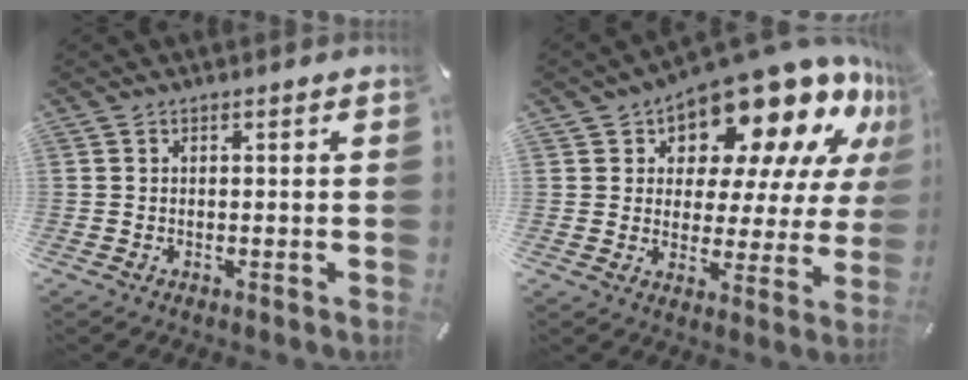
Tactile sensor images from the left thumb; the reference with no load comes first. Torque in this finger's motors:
{"motor_torque": [2.50, 2.51, 1.67, -1.10, 0.14]}